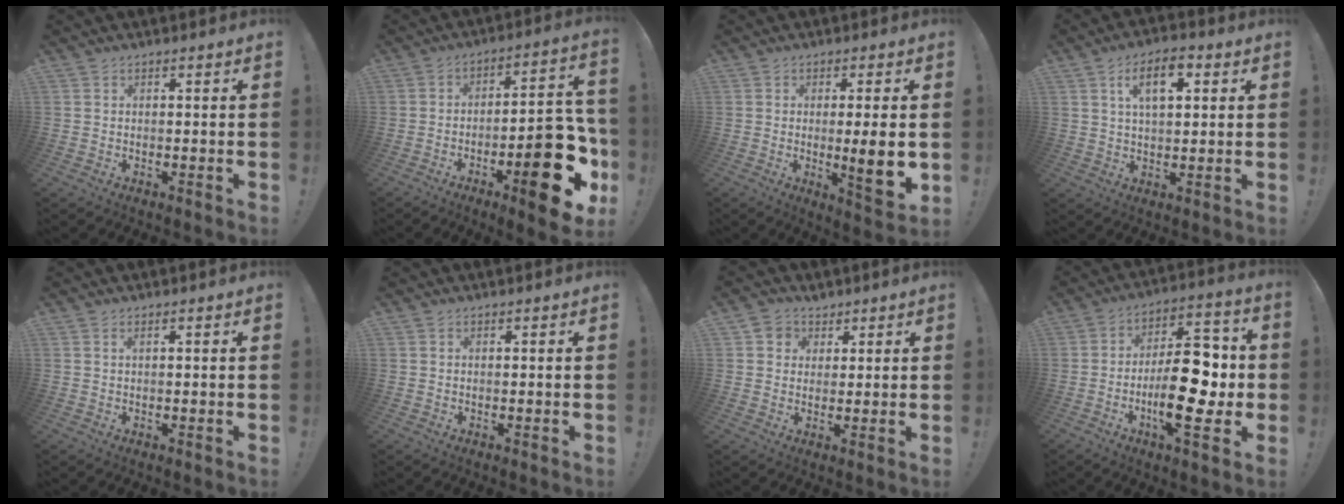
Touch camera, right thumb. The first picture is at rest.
{"total": 20.3, "force": [-7.6, 6.9, 17.4], "torque": [-0.207, 0.048, -0.106]}
{"total": 9.9, "force": [-0.6, 1.1, 9.8], "torque": [-0.129, -0.014, -0.012]}
{"total": 9.1, "force": [3.5, 4.3, 7.2], "torque": [-0.110, 0.003, 0.057]}
{"total": 0.7, "force": [0.3, 0.0, 0.7], "torque": [-0.006, -0.001, 0.003]}
{"total": 0.0}
{"total": 4.9, "force": [2.3, 4.3, 0.5], "torque": [-0.005, -0.010, 0.044]}
{"total": 21.0, "force": [-3.9, 9.5, 18.4], "torque": [-0.278, 0.026, -0.056]}